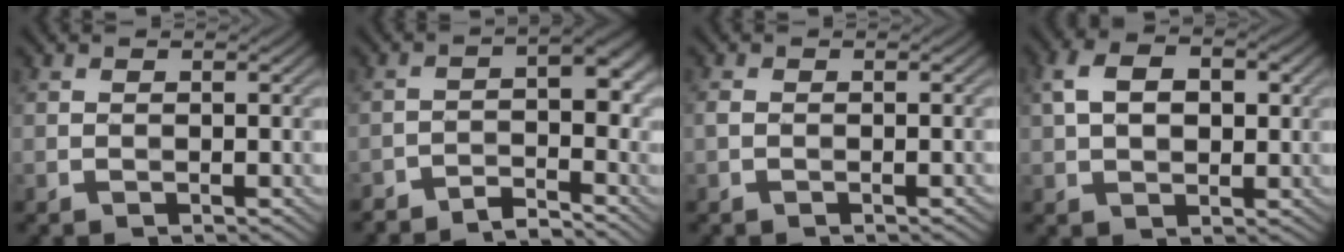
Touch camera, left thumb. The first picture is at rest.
{"total": 4.6, "force": [-3.6, 1.1, 2.7], "torque": [-0.040, 0.005, -0.066]}
{"total": 1.1, "force": [-0.5, 0.4, 0.8], "torque": [-0.022, 0.001, -0.011]}
{"total": 6.3, "force": [1.3, 4.0, 4.6], "torque": [-0.091, 0.008, 0.017]}